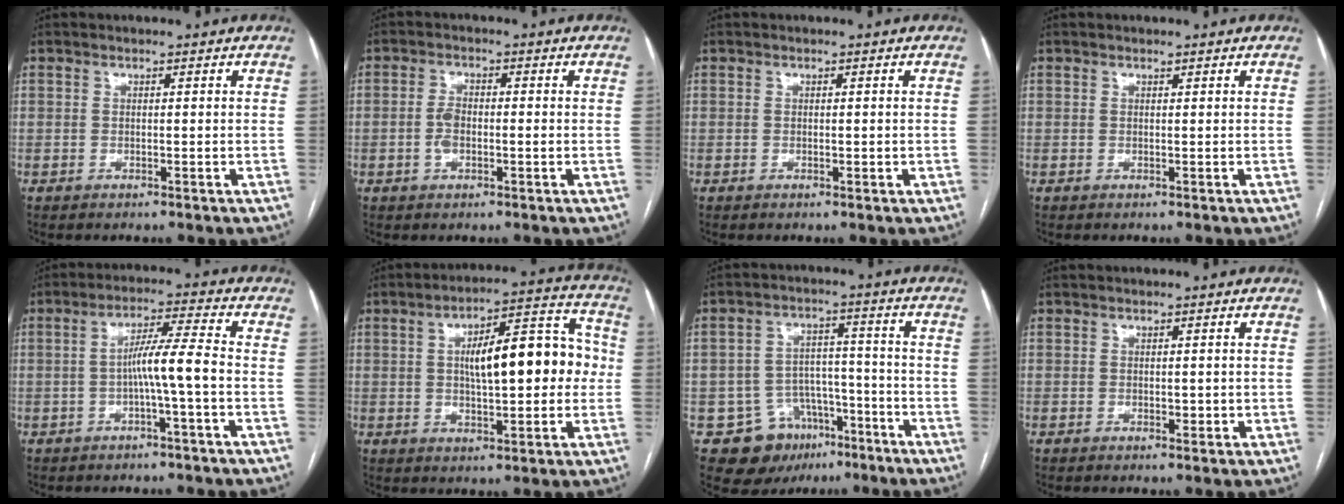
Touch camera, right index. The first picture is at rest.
{"total": 3.2, "force": [-0.6, 1.6, 2.8], "torque": [-0.062, 0.005, -0.013]}
{"total": 0.7, "force": [-0.1, 0.4, 0.6], "torque": [-0.010, -0.001, 0.001]}
{"total": 0.0}
{"total": 6.5, "force": [-1.4, -0.7, 6.3], "torque": [-0.111, 0.015, -0.024]}
{"total": 14.5, "force": [1.1, 4.5, 13.8], "torque": [-0.200, 0.041, 0.018]}
{"total": 11.8, "force": [-7.1, 8.4, 4.2], "torque": [-0.055, 0.050, -0.100]}
{"total": 1.5, "force": [-0.1, 0.9, 1.2], "torque": [-0.014, 0.000, 0.000]}